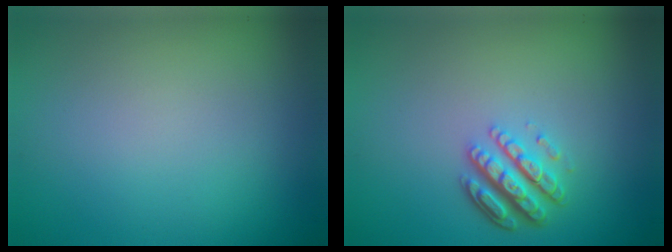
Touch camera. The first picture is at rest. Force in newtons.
{"total": 4.4, "press": 3.2, "slide": 3.1}